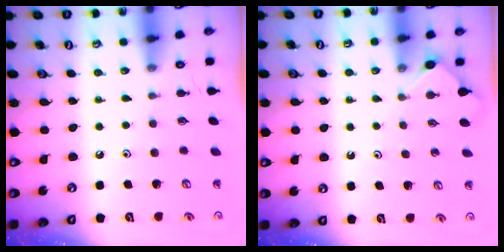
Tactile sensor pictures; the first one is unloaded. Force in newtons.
{"total": 2.4, "press": 2.4, "slide": 0.3}